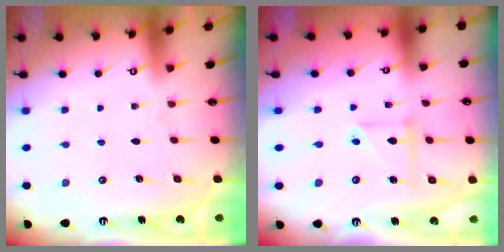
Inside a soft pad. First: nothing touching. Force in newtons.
{"total": 6.1, "press": 6.1, "slide": 0.4}